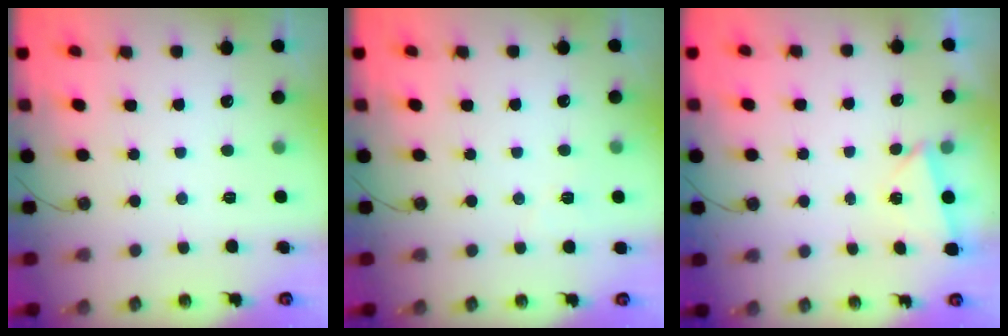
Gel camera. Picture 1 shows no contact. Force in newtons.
{"total": 3.2, "press": 2.6, "slide": 2.0}
{"total": 2.5, "press": 2.4, "slide": 0.9}